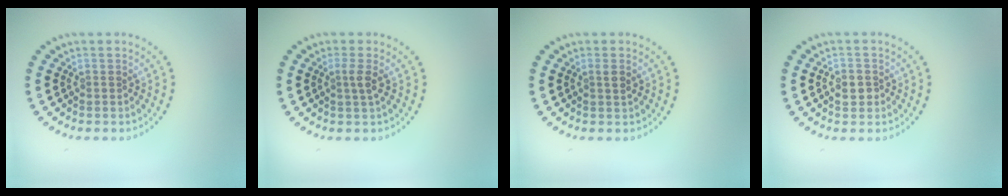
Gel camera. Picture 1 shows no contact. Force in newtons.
{"total": 1.5, "press": 1.1, "slide": 1.0}
{"total": 0.9, "press": 0.8, "slide": 0.4}
{"total": 1.7, "press": 1.7, "slide": 0.1}